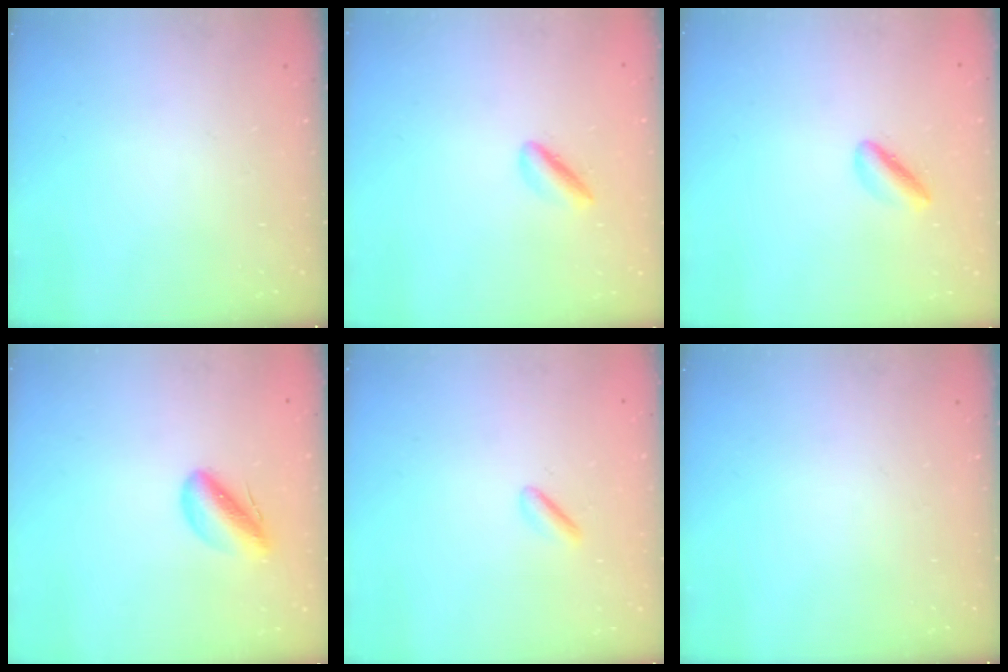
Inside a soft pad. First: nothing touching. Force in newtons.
{"total": 2.2, "press": 2.2, "slide": 0.4}
{"total": 2.8, "press": 2.8, "slide": 0.5}
{"total": 7.1, "press": 6.8, "slide": 2.1}
{"total": 1.5, "press": 1.2, "slide": 0.9}
{"total": 0.0}